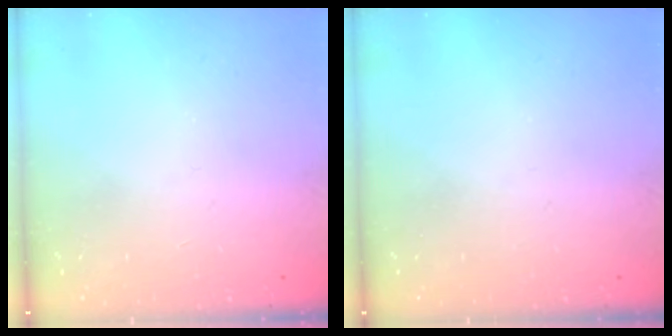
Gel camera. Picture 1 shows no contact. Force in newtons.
{"total": 0.0}